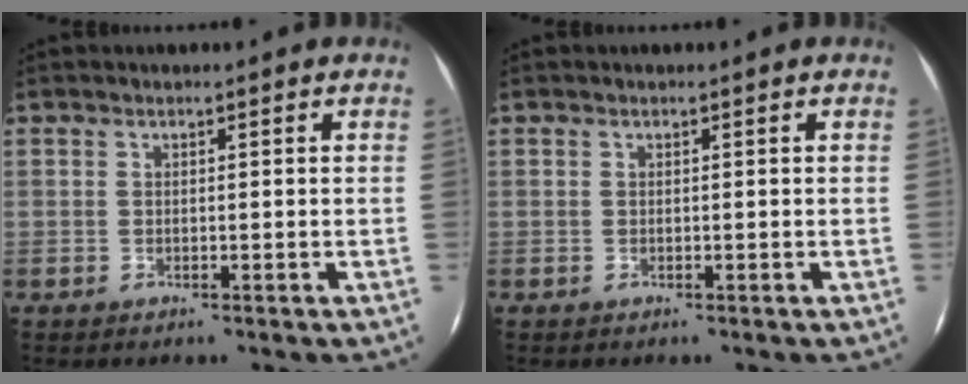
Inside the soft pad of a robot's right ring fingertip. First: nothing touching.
{"total": 0.0}